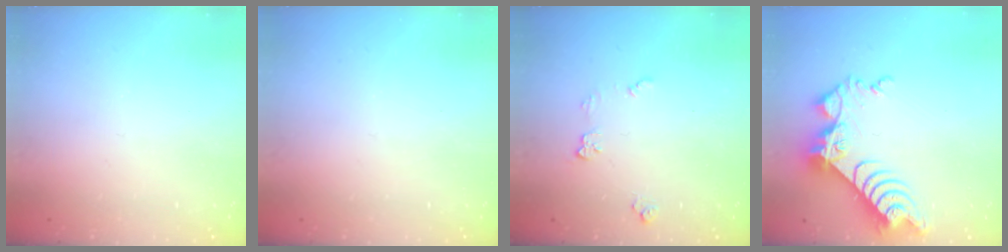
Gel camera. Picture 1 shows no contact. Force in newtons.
{"total": 0.0}
{"total": 5.9, "press": 5.8, "slide": 0.6}
{"total": 11.3, "press": 11.2, "slide": 0.8}